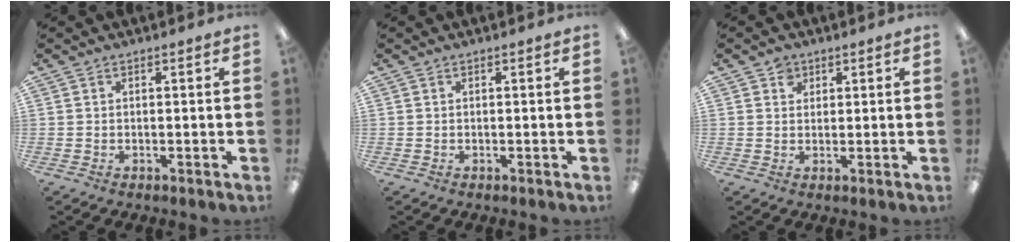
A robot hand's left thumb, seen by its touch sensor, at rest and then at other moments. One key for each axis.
{"total": 0.0}
{"total": 2.9, "fx": 1.6, "fy": 2.2, "fz": 0.7, "tx": -0.010, "ty": -0.002, "tz": 0.029}